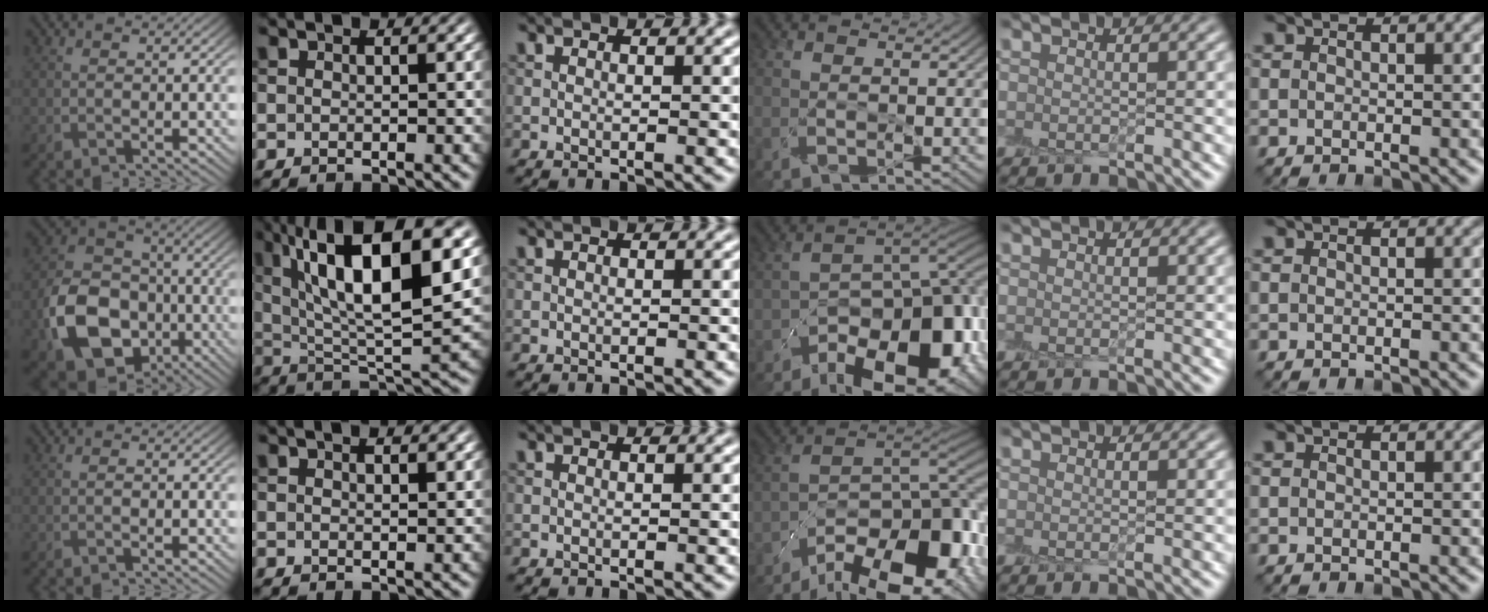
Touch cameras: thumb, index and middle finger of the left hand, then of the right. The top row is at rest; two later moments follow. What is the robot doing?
{"motion": "peel", "object": "plastic screen protector"}